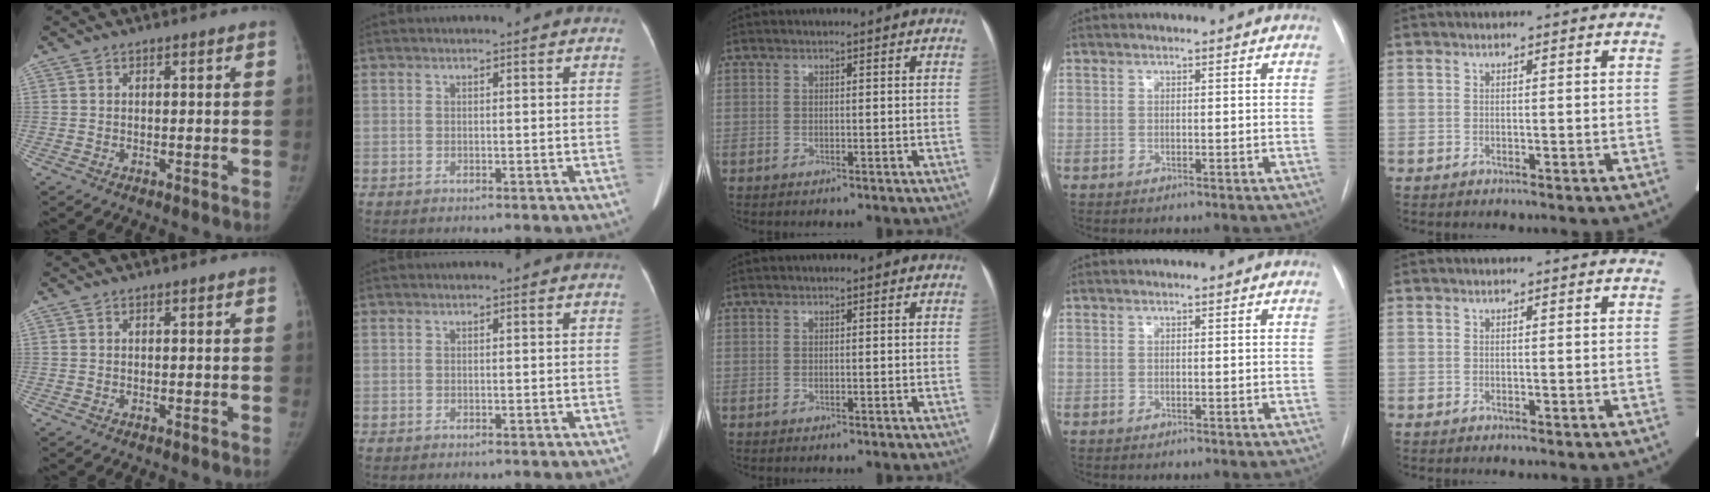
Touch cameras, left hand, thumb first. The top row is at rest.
{}